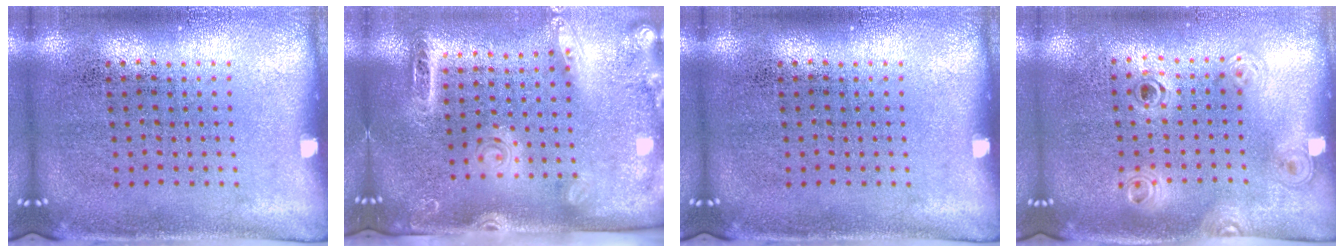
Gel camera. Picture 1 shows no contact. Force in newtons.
{"total": 2.5, "press": 1.9, "slide": 1.6}
{"total": 0.0}
{"total": 1.2, "press": 1.1, "slide": 0.5}